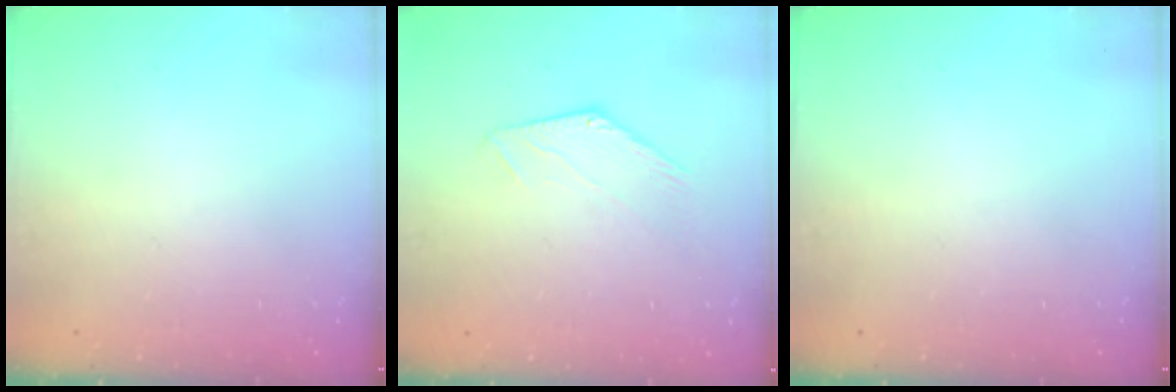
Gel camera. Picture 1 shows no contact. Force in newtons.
{"total": 0.9, "press": 0.9, "slide": 0.2}
{"total": 0.0}